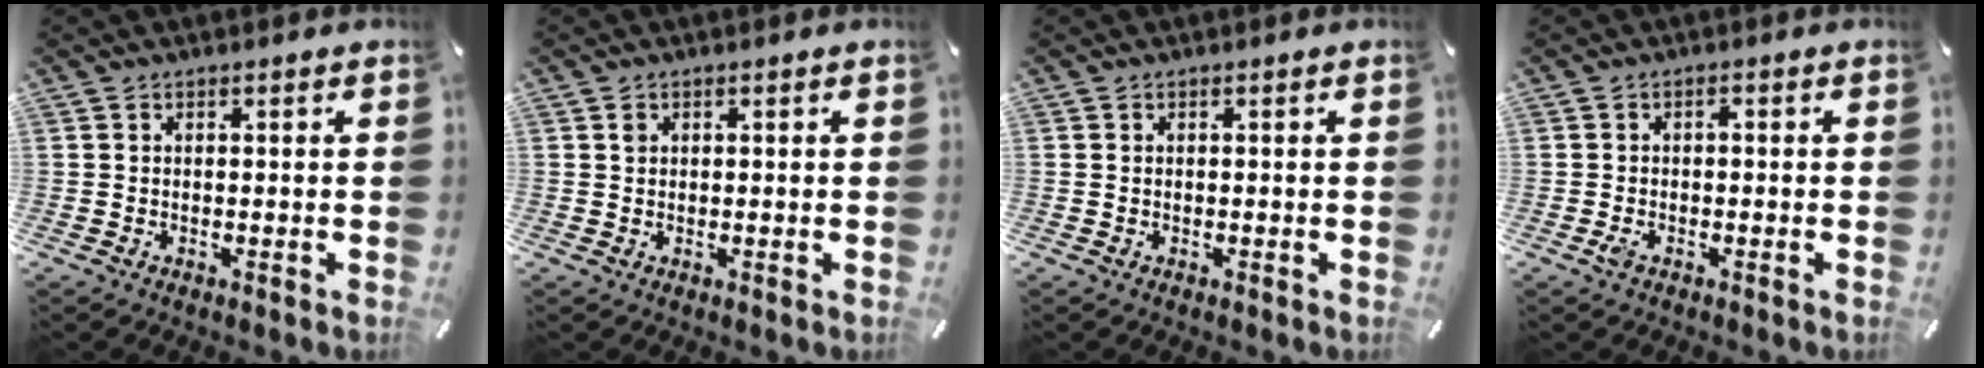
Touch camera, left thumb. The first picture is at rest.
{"total": 0.8, "force": [0.3, 0.7, 0.3], "torque": [0.003, -0.001, 0.004]}
{"total": 0.0}
{"total": 1.7, "force": [-0.7, 0.8, 1.3], "torque": [-0.032, 0.001, -0.017]}